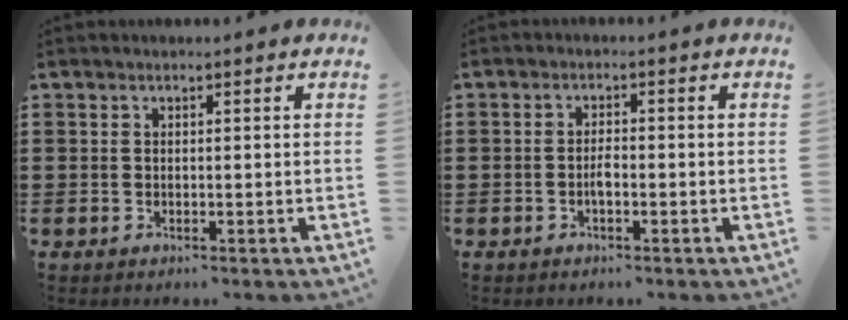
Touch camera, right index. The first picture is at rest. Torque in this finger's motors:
{"motor_torque": [2.14, 0.00, 0.23, 0.07]}